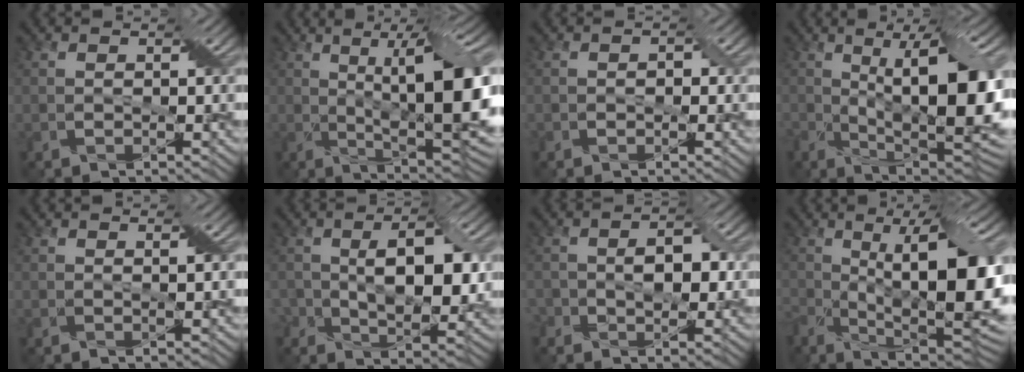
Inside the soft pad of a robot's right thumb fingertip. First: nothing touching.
{"total": 16.0, "force": [2.1, 4.3, 15.3], "torque": [-0.212, 0.020, 0.041]}
{"total": 1.0, "force": [-0.3, 0.8, 0.6], "torque": [-0.011, -0.001, -0.006]}
{"total": 15.8, "force": [0.5, 6.5, 14.4], "torque": [-0.208, -0.007, 0.011]}
{"total": 1.1, "force": [0.5, 0.0, 1.0], "torque": [-0.017, 0.003, 0.007]}
{"total": 9.3, "force": [0.5, 4.7, 8.0], "torque": [-0.133, -0.001, 0.010]}
{"total": 4.7, "force": [-0.3, 2.9, 3.6], "torque": [-0.053, 0.002, -0.006]}
{"total": 16.8, "force": [-0.7, 6.5, 15.5], "torque": [-0.235, -0.012, -0.007]}